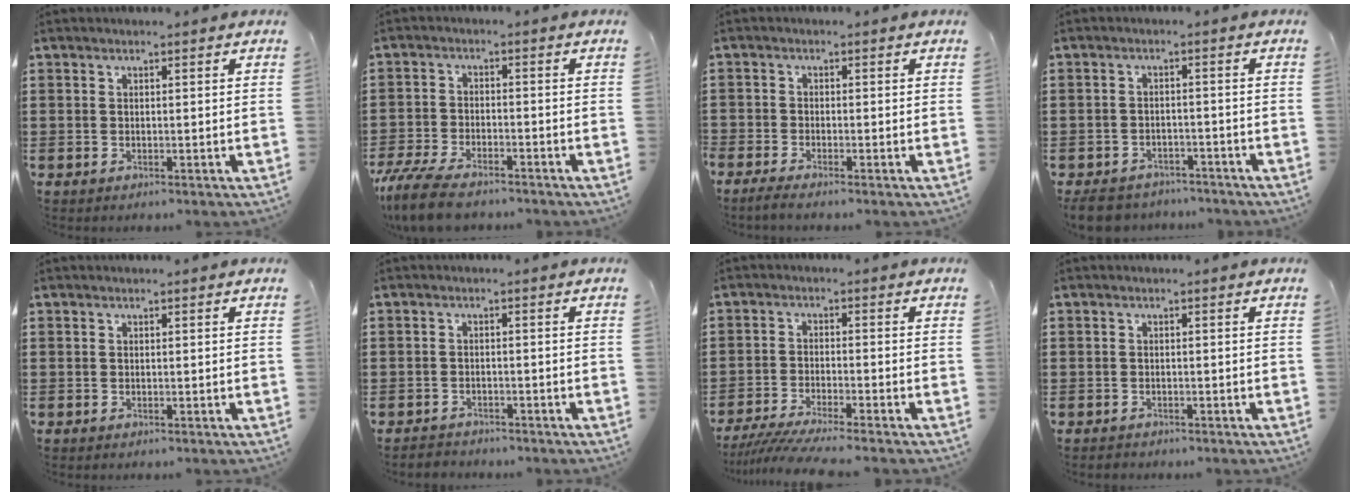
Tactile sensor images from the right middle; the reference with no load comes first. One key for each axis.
{"total": 6.3, "fx": -5.3, "fy": 1.6, "fz": 3.1, "tx": -0.080, "ty": -0.004, "tz": -0.108}
{"total": 1.3, "fx": -1.2, "fy": 0.1, "fz": 0.6, "tx": -0.018, "ty": 0.000, "tz": -0.025}
{"total": 3.7, "fx": -3.6, "fy": 0.9, "fz": 0.2, "tx": -0.014, "ty": 0.002, "tz": -0.078}
{"total": 0.0}
{"total": 1.8, "fx": -1.7, "fy": 0.5, "fz": -0.3, "tx": 0.000, "ty": 0.003, "tz": -0.040}
{"total": 4.8, "fx": -4.4, "fy": -0.2, "fz": 2.0, "tx": -0.046, "ty": -0.019, "tz": -0.088}
{"total": 0.7, "fx": -0.6, "fy": 0.4, "fz": -0.1, "tx": 0.001, "ty": 0.003, "tz": -0.016}